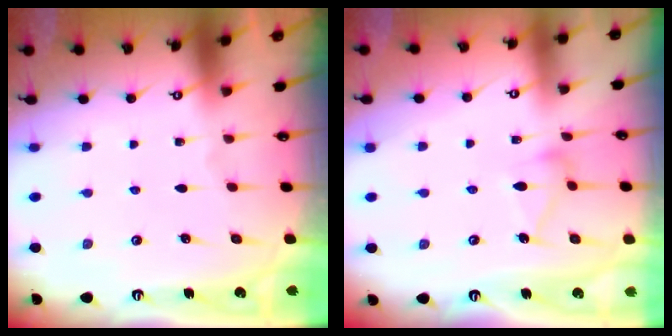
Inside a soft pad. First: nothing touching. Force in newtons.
{"total": 9.7, "press": 9.7, "slide": 0.4}